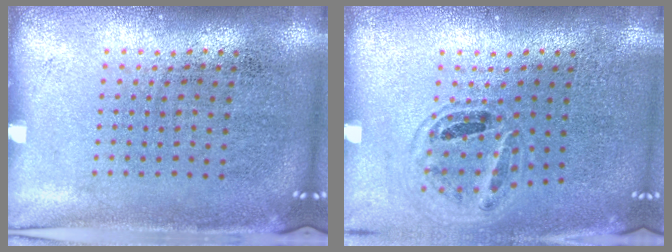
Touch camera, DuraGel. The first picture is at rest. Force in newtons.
{"total": 1.0, "press": 1.0, "slide": 0.1}